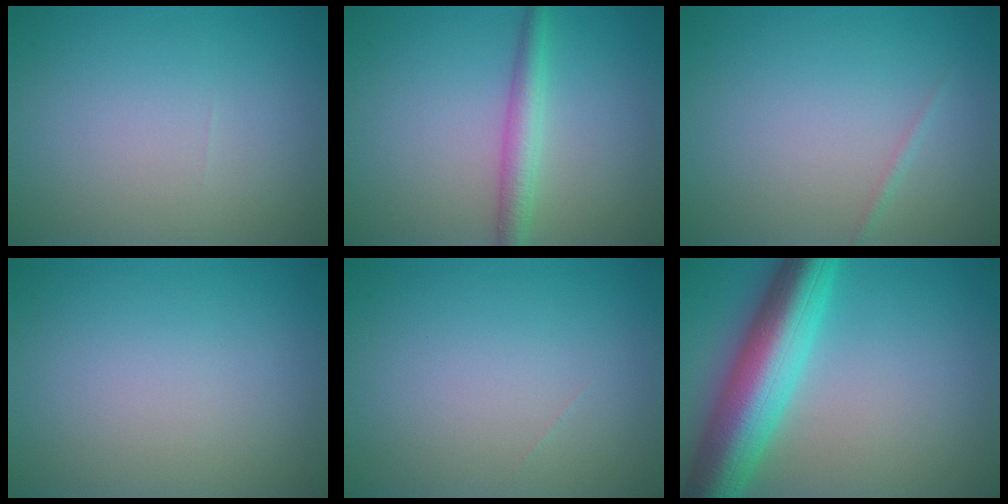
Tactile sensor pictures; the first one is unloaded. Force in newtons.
{"total": 2.8, "press": 2.8, "slide": 0.1}
{"total": 0.6, "press": 0.5, "slide": 0.0}
{"total": 0.0}
{"total": 0.0}
{"total": 9.8, "press": 9.8, "slide": 0.4}